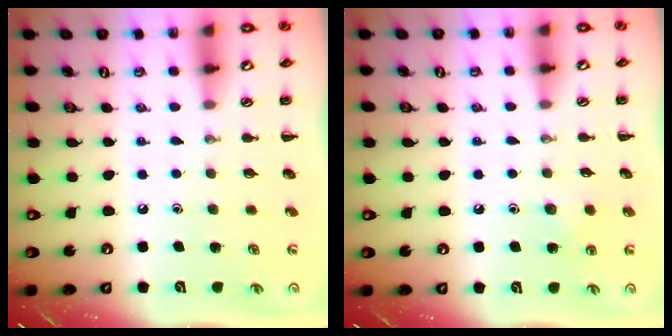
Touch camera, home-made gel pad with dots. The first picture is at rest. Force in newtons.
{"total": 4.2, "press": 4.0, "slide": 1.3}